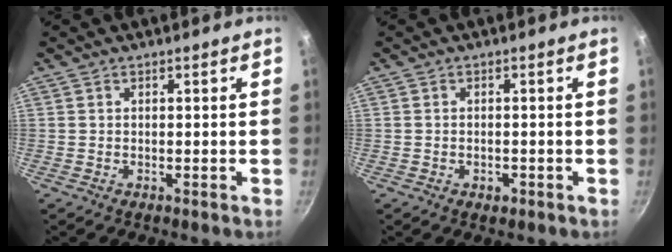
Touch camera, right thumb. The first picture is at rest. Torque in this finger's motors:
{"motor_torque": [-0.65, -0.29, -0.30, 0.12, -0.01]}